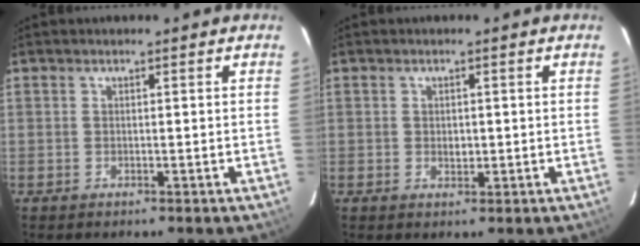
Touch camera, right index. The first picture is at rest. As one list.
[{"total": 1.6, "force": [0.0, 1.2, 1.1], "torque": [-0.017, 0.001, 0.001]}]